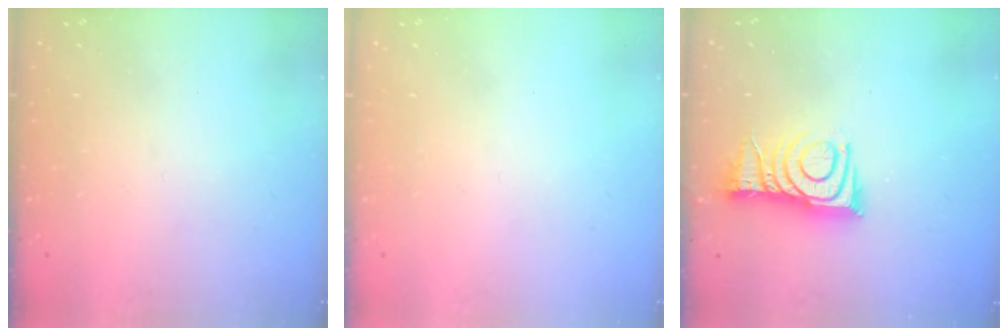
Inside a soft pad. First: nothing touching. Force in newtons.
{"total": 1.8, "press": 1.8, "slide": 0.2}
{"total": 11.4, "press": 11.4, "slide": 0.6}